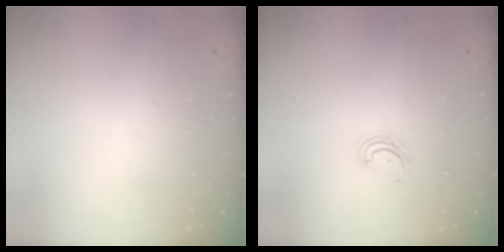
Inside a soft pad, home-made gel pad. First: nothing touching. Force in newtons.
{"total": 4.1, "press": 4.1, "slide": 0.3}